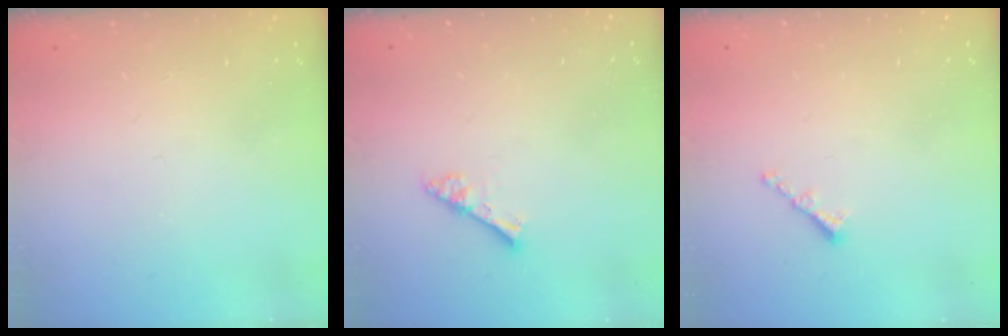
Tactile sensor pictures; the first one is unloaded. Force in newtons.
{"total": 2.8, "press": 2.8, "slide": 0.3}
{"total": 1.0, "press": 0.9, "slide": 0.4}